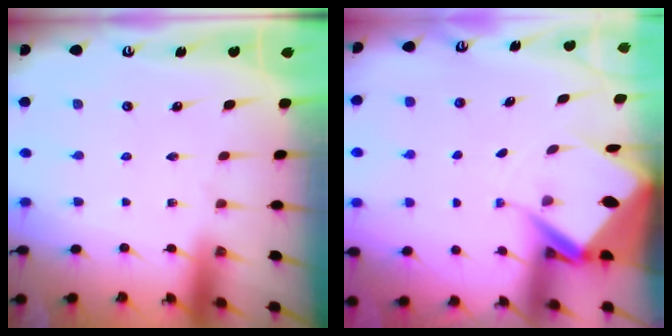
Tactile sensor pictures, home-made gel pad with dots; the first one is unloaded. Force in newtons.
{"total": 6.2, "press": 6.2, "slide": 0.5}